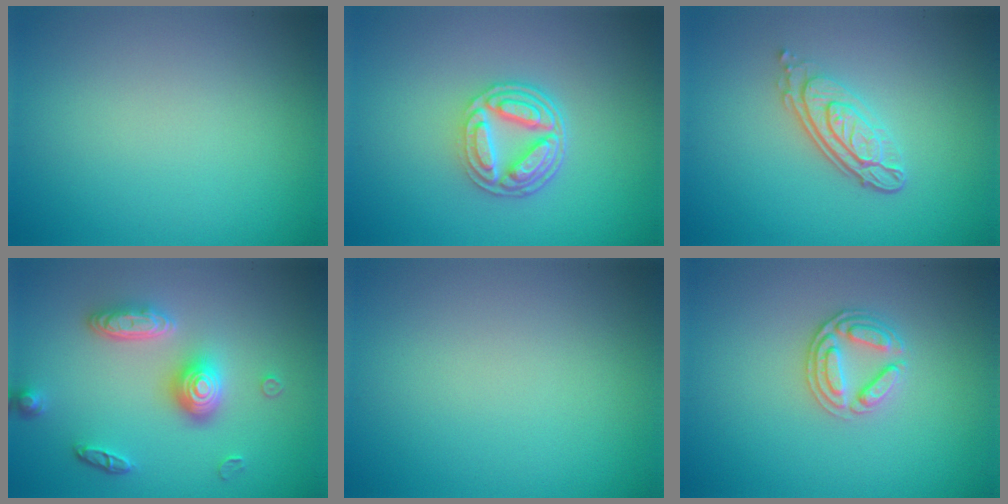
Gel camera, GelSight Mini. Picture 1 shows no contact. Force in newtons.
{"total": 4.8, "press": 3.4, "slide": 3.5}
{"total": 4.1, "press": 3.0, "slide": 2.7}
{"total": 4.5, "press": 3.6, "slide": 2.6}
{"total": 0.0}
{"total": 2.7, "press": 2.5, "slide": 0.8}